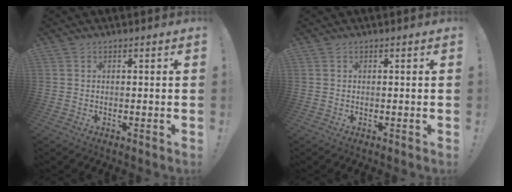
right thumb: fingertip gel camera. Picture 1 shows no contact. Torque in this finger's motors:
{"motor_torque": [0.00, 0.00, 0.00, 0.00, 0.00]}